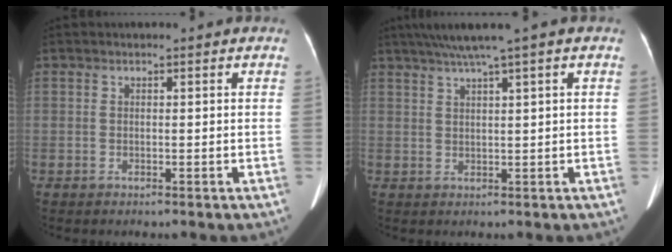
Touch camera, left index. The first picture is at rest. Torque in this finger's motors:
{"motor_torque": [0.27, -0.57, 0.03, 0.04]}